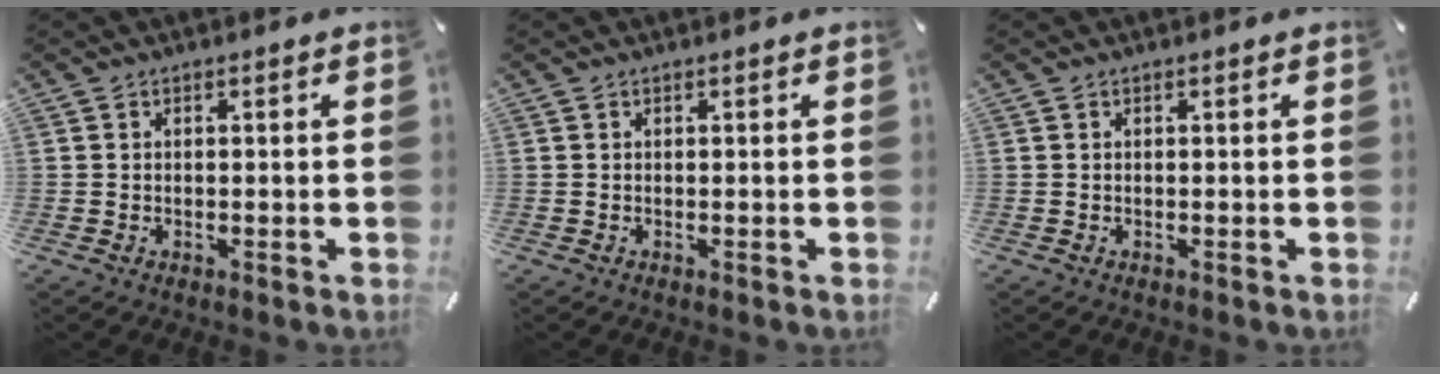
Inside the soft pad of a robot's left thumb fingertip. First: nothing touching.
{"total": 0.0}
{"total": 0.0}